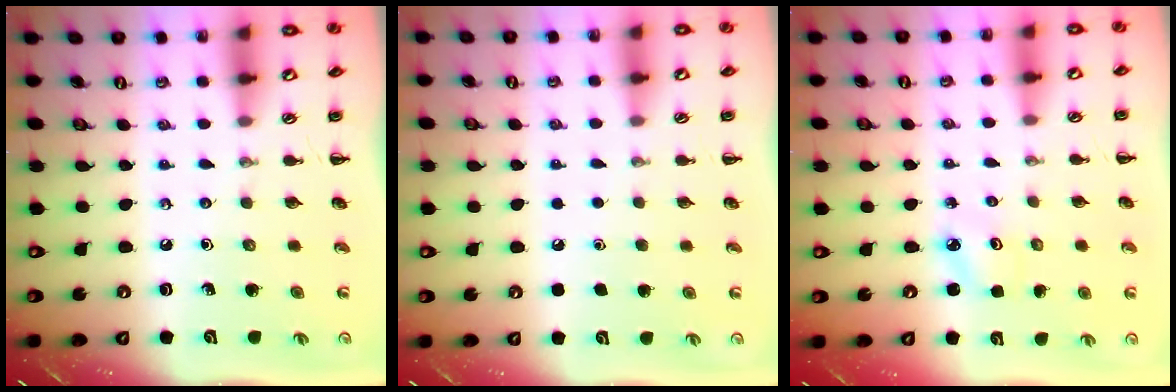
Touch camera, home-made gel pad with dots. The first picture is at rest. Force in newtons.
{"total": 1.7, "press": 1.7, "slide": 0.1}
{"total": 2.5, "press": 2.4, "slide": 0.5}